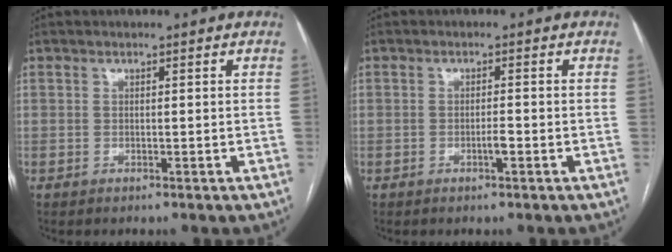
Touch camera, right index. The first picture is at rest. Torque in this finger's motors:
{"motor_torque": [0.56, 0.11, 0.25, 0.05]}